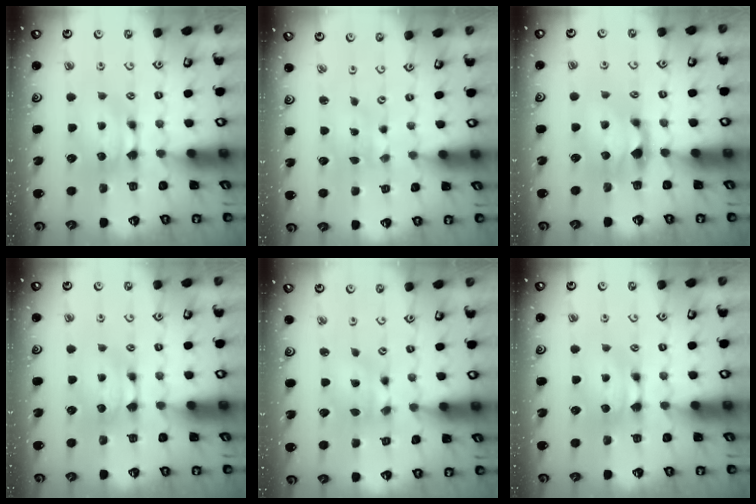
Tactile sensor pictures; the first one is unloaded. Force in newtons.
{"total": 5.4, "press": 5.4, "slide": 0.7}
{"total": 1.3, "press": 0.6, "slide": 1.2}
{"total": 0.0}
{"total": 2.1, "press": 1.6, "slide": 1.3}
{"total": 0.0}